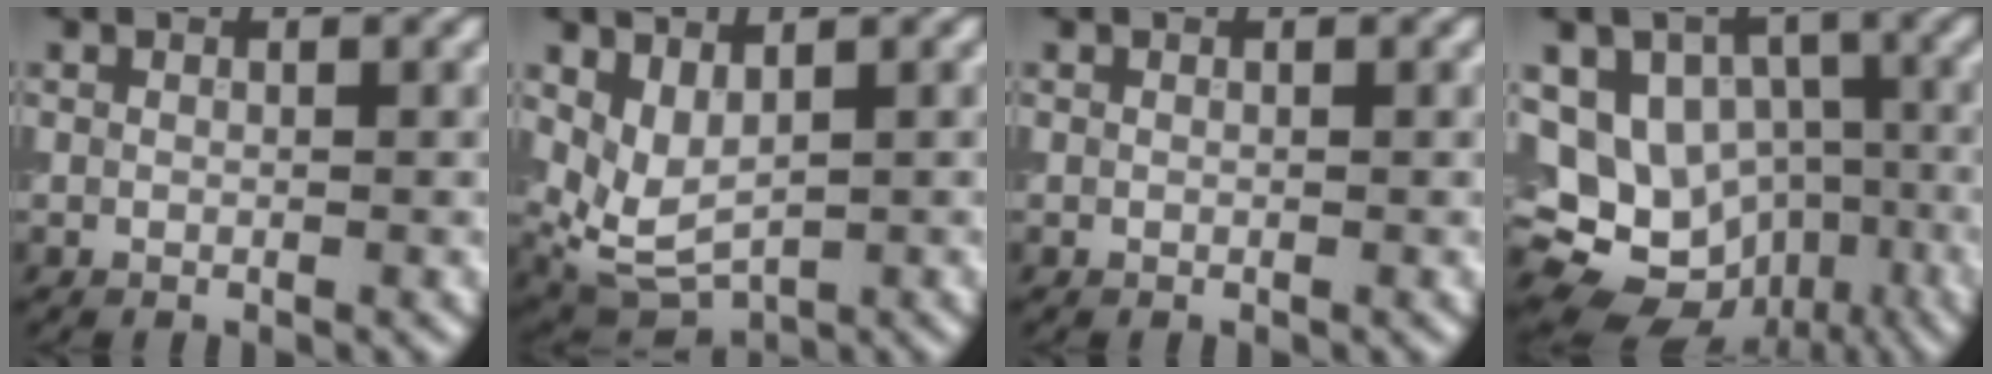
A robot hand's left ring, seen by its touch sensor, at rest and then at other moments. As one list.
[{"total": 3.9, "force": [1.2, 2.1, 3.0], "torque": [-0.073, -0.012, 0.031]}, {"total": 0.0}, {"total": 12.2, "force": [-3.3, 10.2, 5.8], "torque": [-0.099, 0.007, -0.057]}]